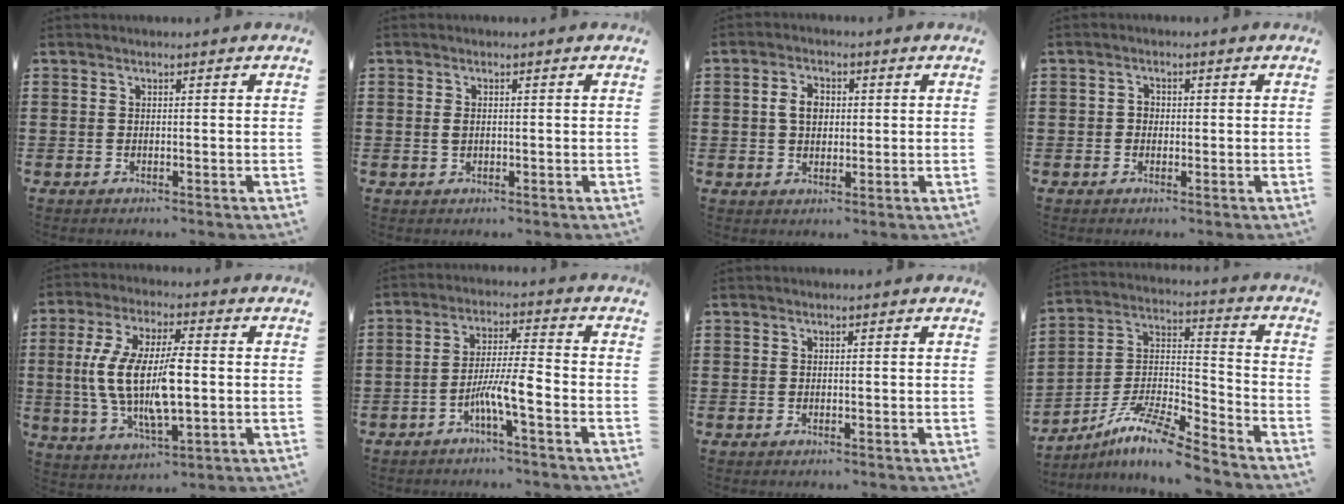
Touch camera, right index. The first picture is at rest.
{"total": 1.3, "force": [0.0, 0.6, 1.2], "torque": [-0.027, 0.001, 0.000]}
{"total": 3.9, "force": [0.3, 2.7, 2.8], "torque": [-0.063, 0.014, 0.004]}
{"total": 1.4, "force": [-0.3, 1.2, 0.6], "torque": [-0.015, 0.004, -0.007]}
{"total": 13.5, "force": [-0.6, 4.9, 12.6], "torque": [-0.281, -0.021, -0.017]}
{"total": 7.1, "force": [-3.4, 0.6, 6.2], "torque": [-0.125, -0.008, -0.066]}
{"total": 0.0}
{"total": 10.1, "force": [-8.6, 1.0, 5.3], "torque": [-0.104, 0.010, -0.173]}